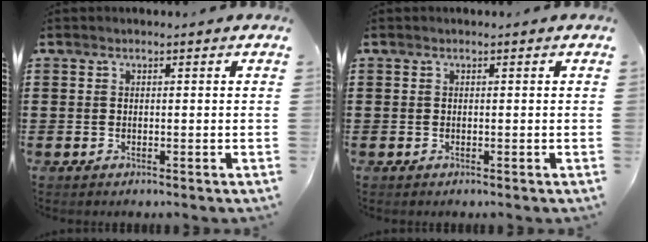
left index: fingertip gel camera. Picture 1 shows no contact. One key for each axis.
{"total": 0.0}